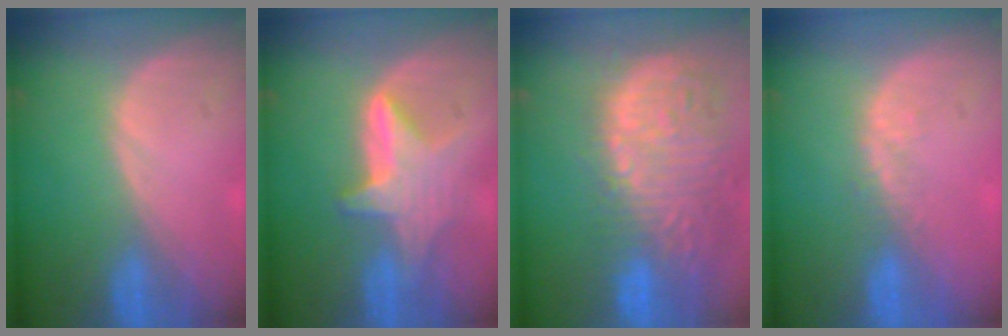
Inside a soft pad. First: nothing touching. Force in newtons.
{"total": 6.3, "press": 6.2, "slide": 0.7}
{"total": 15.3, "press": 12.6, "slide": 8.7}
{"total": 2.2, "press": 1.6, "slide": 1.5}